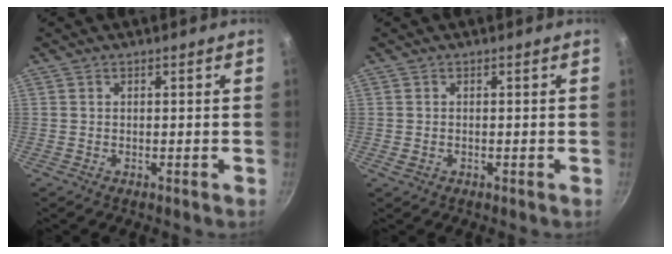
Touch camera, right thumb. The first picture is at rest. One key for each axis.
{"total": 1.0, "fx": -0.2, "fy": 0.7, "fz": 0.7, "tx": -0.012, "ty": -0.001, "tz": -0.003}